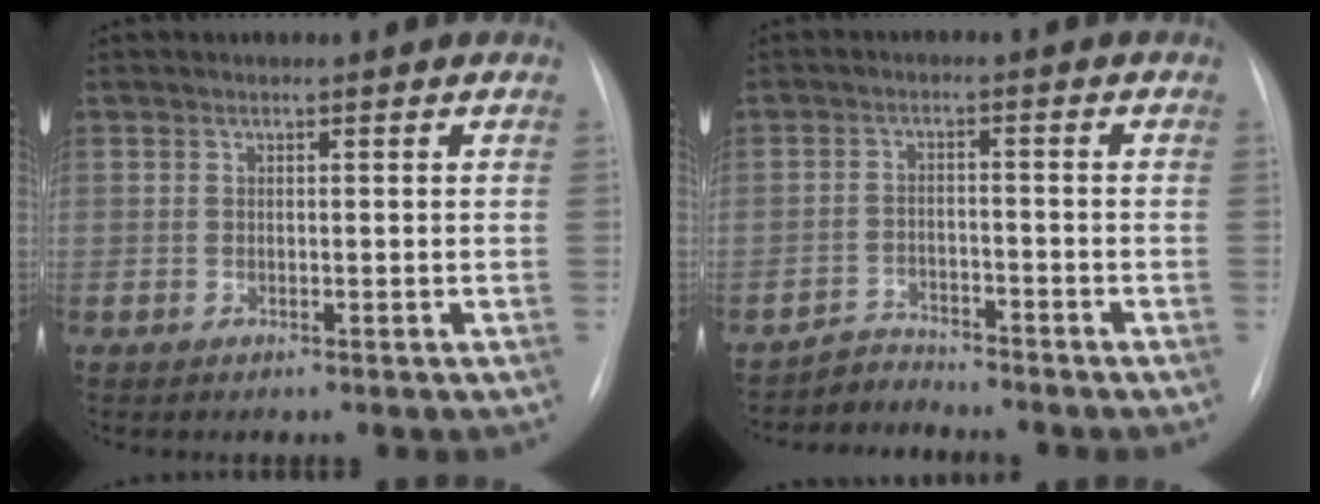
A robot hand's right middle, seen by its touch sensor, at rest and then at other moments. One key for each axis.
{"total": 3.4, "fx": -3.3, "fy": 0.3, "fz": -1.0, "tx": 0.021, "ty": -0.011, "tz": -0.057}